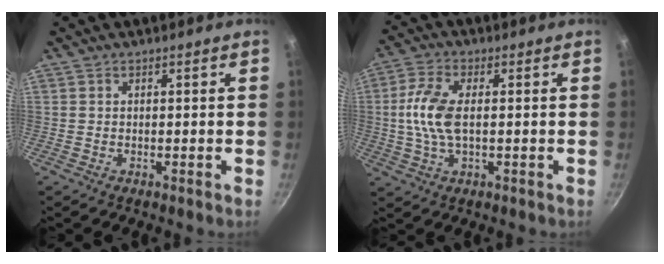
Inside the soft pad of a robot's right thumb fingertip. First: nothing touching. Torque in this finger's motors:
{"motor_torque": [1.44, 1.00, 1.10, -0.64, 0.08]}